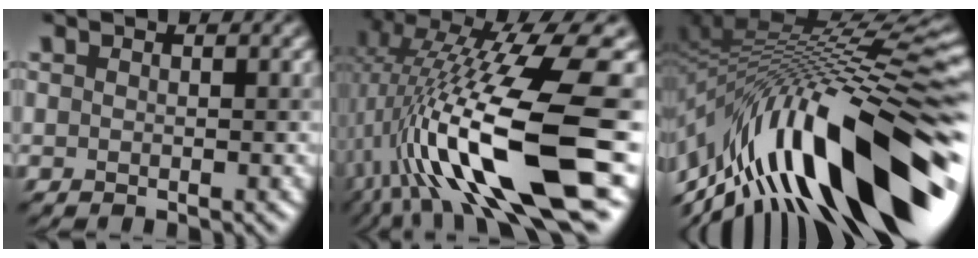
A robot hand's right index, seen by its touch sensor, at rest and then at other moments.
{"total": 14.8, "force": [-1.5, 3.1, 14.4], "torque": [-0.235, 0.017, -0.015]}
{"total": 16.2, "force": [-6.1, 5.3, 14.1], "torque": [-0.231, 0.032, -0.102]}